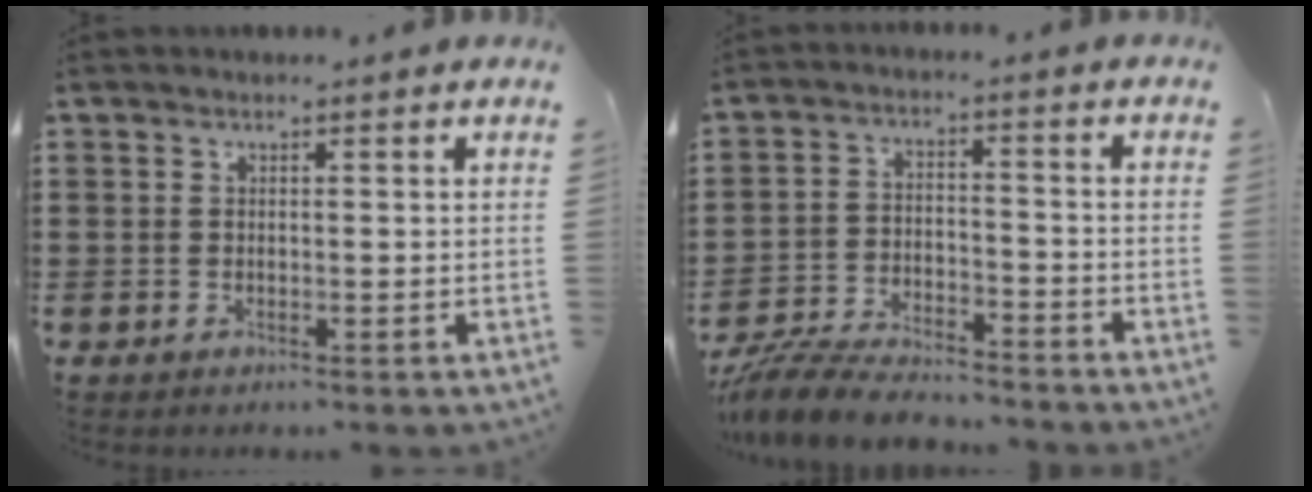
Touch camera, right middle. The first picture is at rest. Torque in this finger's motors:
{"motor_torque": [0.70, -0.15, 0.16, 0.06]}